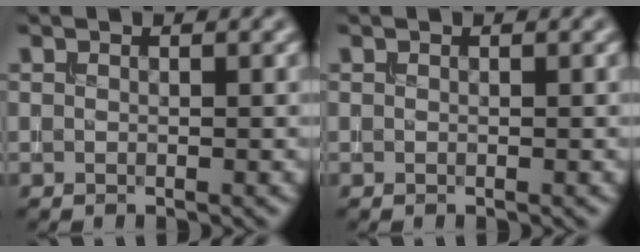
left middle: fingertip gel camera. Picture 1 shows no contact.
{"total": 0.0}